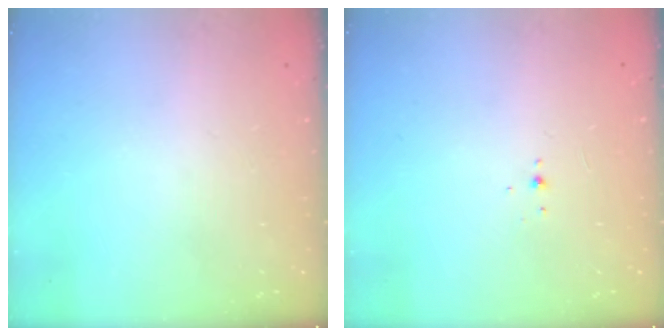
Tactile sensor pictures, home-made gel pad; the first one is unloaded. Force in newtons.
{"total": 2.0, "press": 1.9, "slide": 0.8}